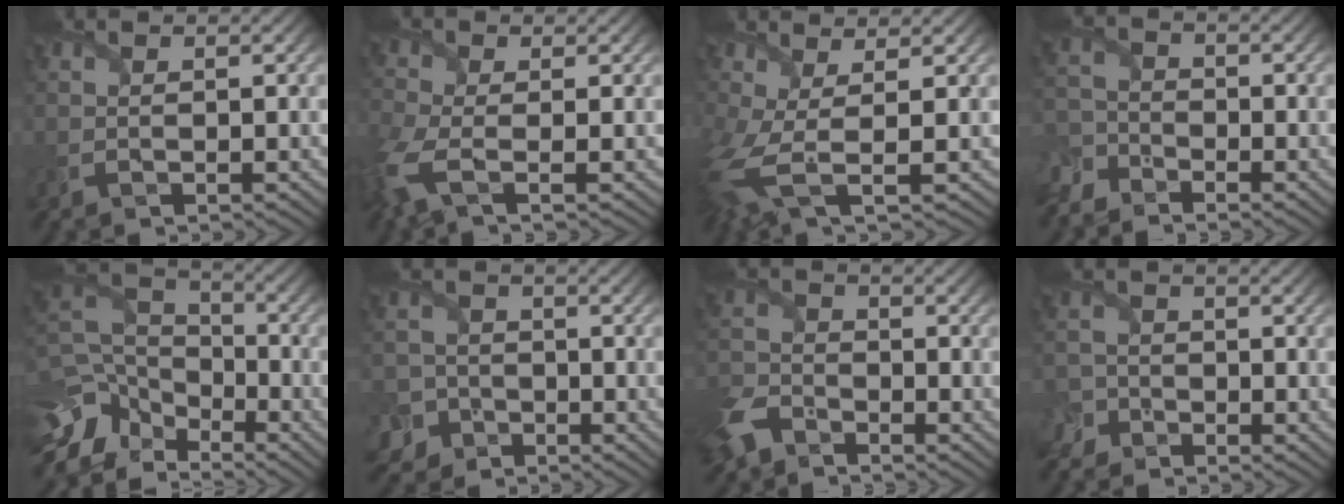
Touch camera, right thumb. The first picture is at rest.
{"total": 5.8, "force": [-2.3, 2.7, 4.6], "torque": [-0.133, -0.018, -0.056]}
{"total": 6.7, "force": [-0.5, 2.6, 6.2], "torque": [-0.165, -0.018, -0.011]}
{"total": 4.5, "force": [-3.9, 2.0, 1.0], "torque": [-0.030, -0.007, -0.098]}
{"total": 11.7, "force": [-6.2, 7.9, 6.0], "torque": [-0.182, -0.024, -0.096]}
{"total": 6.4, "force": [-3.2, 5.3, 1.4], "torque": [-0.030, -0.012, -0.082]}
{"total": 6.3, "force": [-4.5, 3.5, 2.7], "torque": [-0.075, -0.012, -0.109]}
{"total": 3.1, "force": [-2.4, 2.0, 0.3], "torque": [-0.001, 0.004, -0.056]}